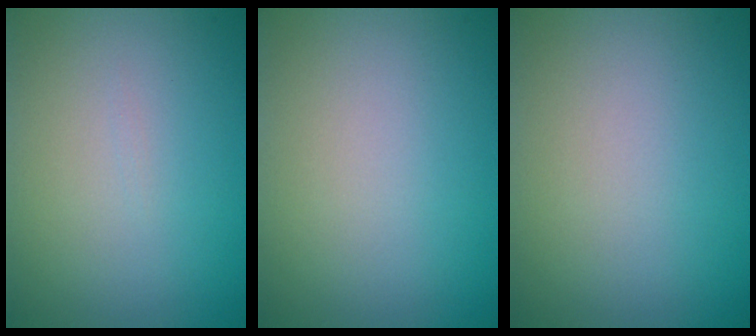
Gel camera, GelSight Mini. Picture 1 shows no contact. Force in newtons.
{"total": 0.0}
{"total": 0.0}